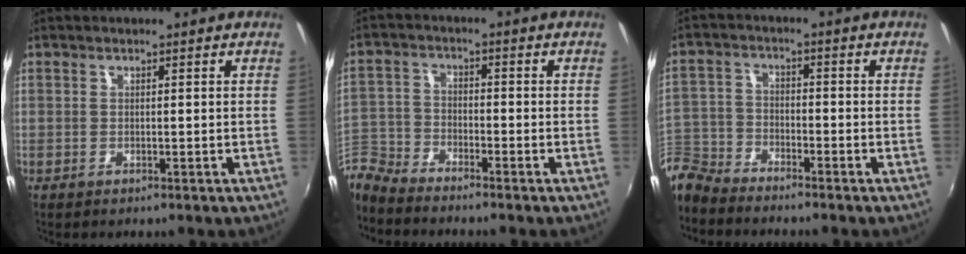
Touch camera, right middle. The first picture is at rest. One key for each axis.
{"total": 6.2, "fx": -5.8, "fy": 2.0, "fz": 1.1, "tx": -0.032, "ty": 0.008, "tz": -0.130}
{"total": 7.8, "fx": -7.1, "fy": 2.9, "fz": 1.7, "tx": -0.050, "ty": 0.008, "tz": -0.151}